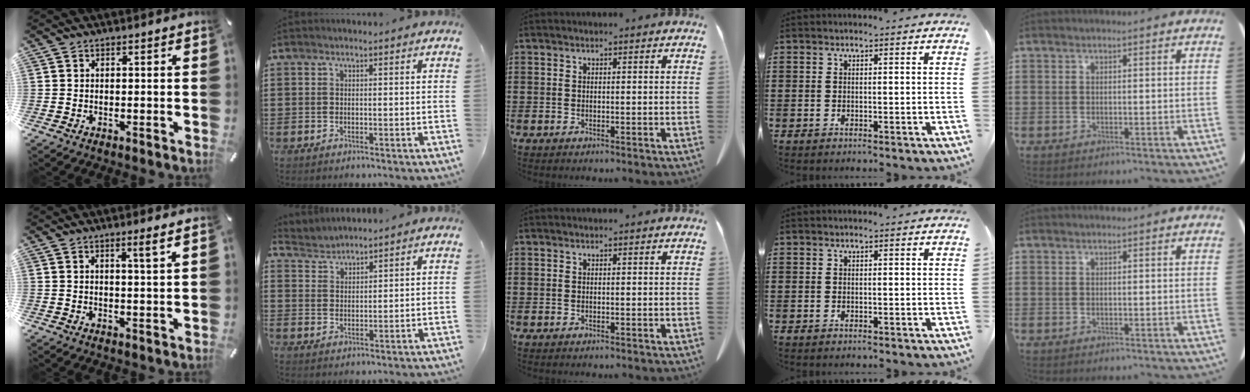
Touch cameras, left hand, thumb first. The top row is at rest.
{"thumb": {"total": 3.4, "force": [2.0, -0.1, 2.8], "torque": [-0.051, -0.006, 0.031]}, "index": {"total": 2.5, "force": [2.5, 0.3, -0.5], "torque": [0.001, -0.005, 0.046]}}